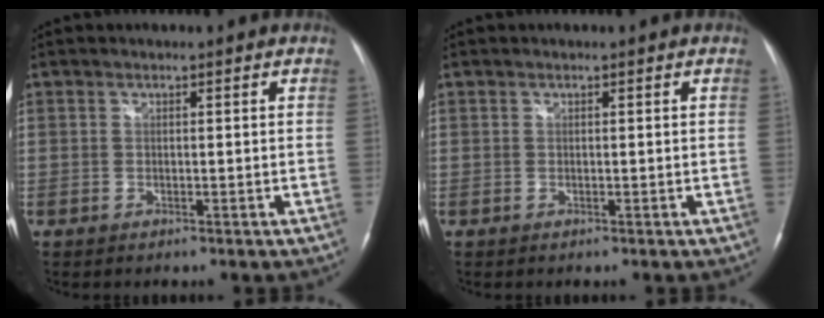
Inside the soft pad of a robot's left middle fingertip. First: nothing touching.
{"total": 0.0}